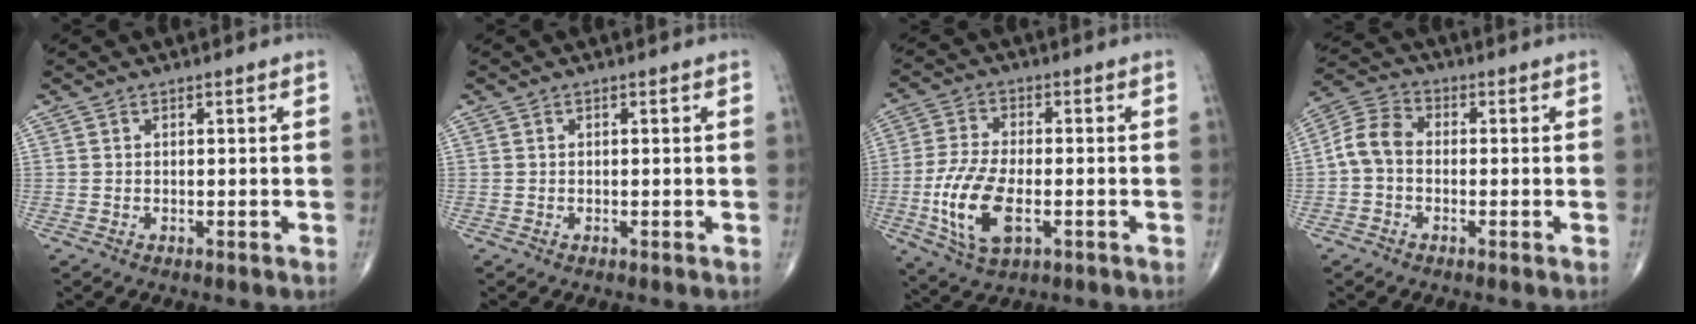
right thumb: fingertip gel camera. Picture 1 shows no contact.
{"total": 0.0}
{"total": 12.3, "force": [-3.1, 6.0, 10.3], "torque": [-0.217, 0.003, -0.055]}
{"total": 6.5, "force": [-0.7, 4.7, 4.4], "torque": [-0.077, 0.021, -0.030]}